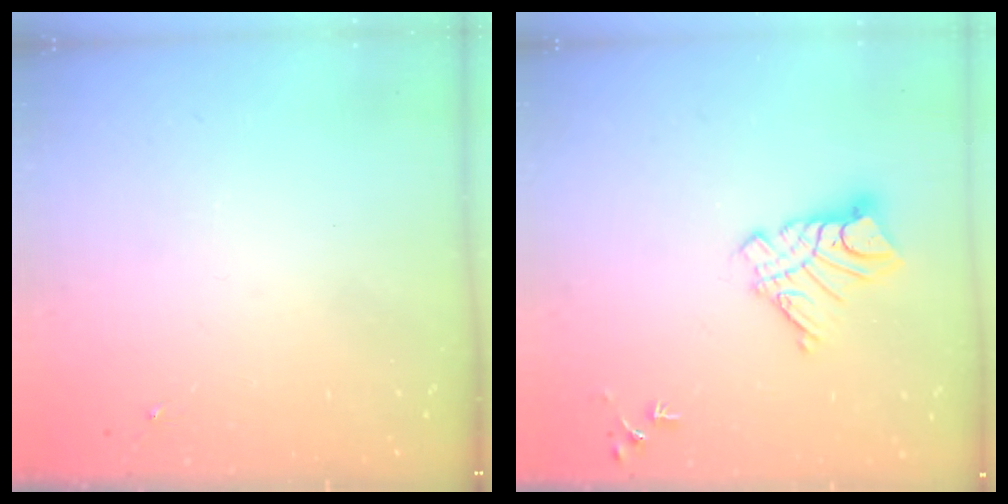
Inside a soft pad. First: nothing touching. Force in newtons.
{"total": 11.1, "press": 11.0, "slide": 1.0}